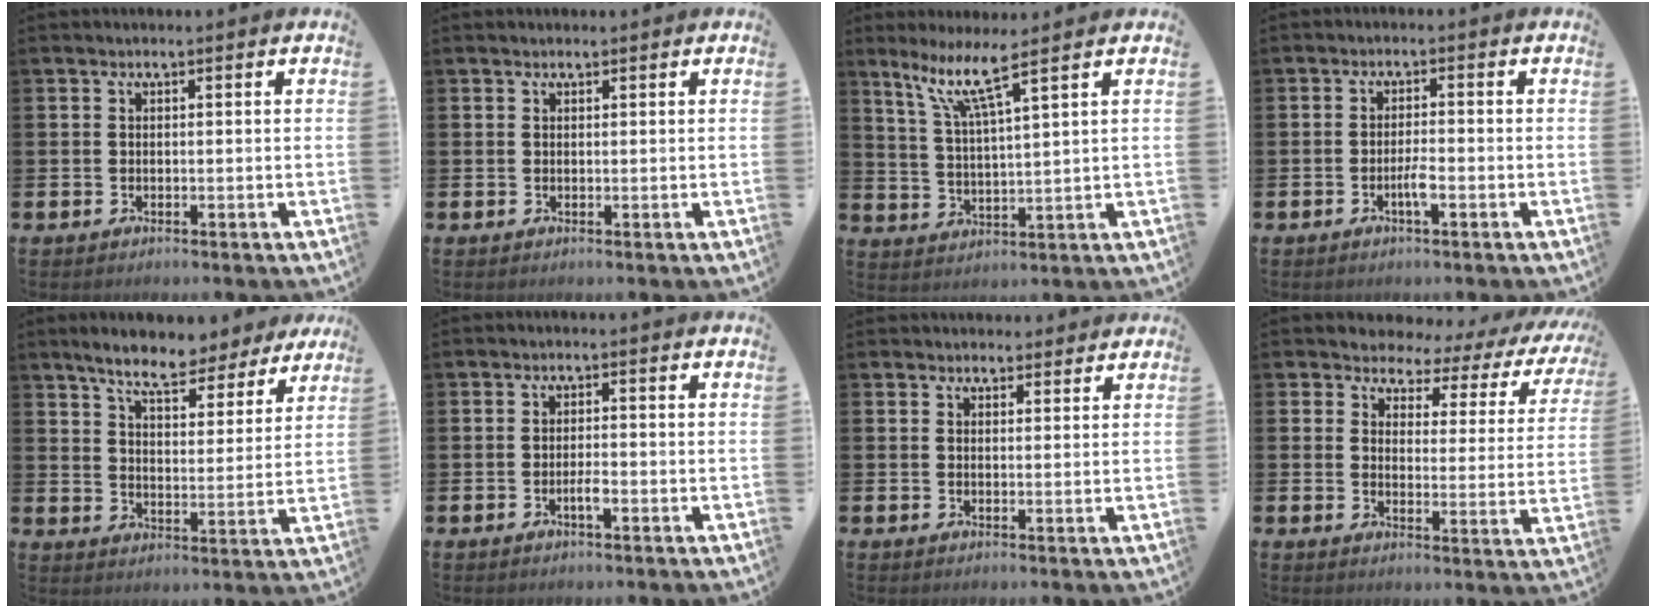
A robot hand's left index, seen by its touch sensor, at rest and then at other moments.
{"total": 0.7, "force": [0.6, 0.3, 0.1], "torque": [0.009, -0.002, 0.010]}
{"total": 7.6, "force": [5.8, 0.1, 5.0], "torque": [-0.109, -0.025, 0.097]}
{"total": 2.2, "force": [-0.9, 0.3, 2.0], "torque": [-0.040, 0.003, -0.016]}
{"total": 8.0, "force": [7.3, 1.6, 2.8], "torque": [-0.068, -0.039, 0.127]}
{"total": 1.7, "force": [-0.7, 0.4, 1.5], "torque": [-0.033, 0.003, -0.013]}
{"total": 2.2, "force": [2.1, 0.7, -0.1], "torque": [0.009, -0.009, 0.038]}
{"total": 2.9, "force": [2.1, 2.0, 0.3], "torque": [-0.019, -0.028, 0.024]}